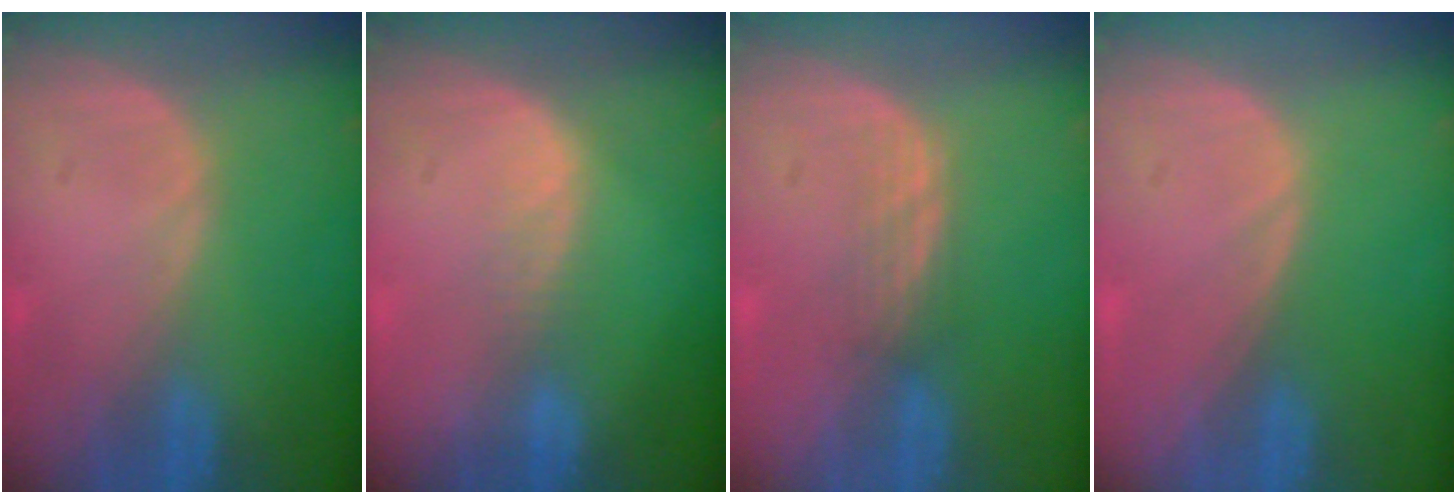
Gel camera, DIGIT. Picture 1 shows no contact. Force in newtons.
{"total": 1.6, "press": 1.6, "slide": 0.1}
{"total": 2.2, "press": 2.2, "slide": 0.4}
{"total": 0.0}